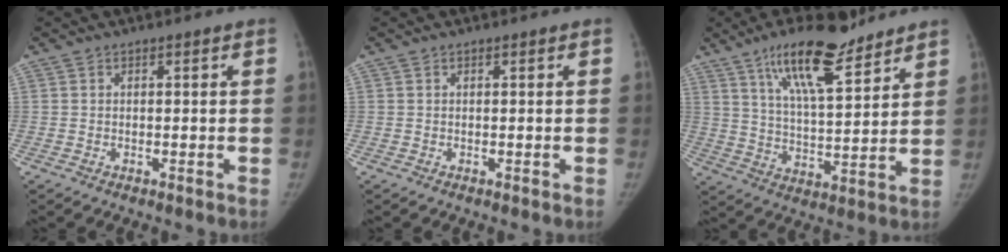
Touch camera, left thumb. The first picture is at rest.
{"total": 0.0}
{"total": 15.4, "force": [10.5, 4.7, 10.2], "torque": [-0.151, -0.055, 0.185]}